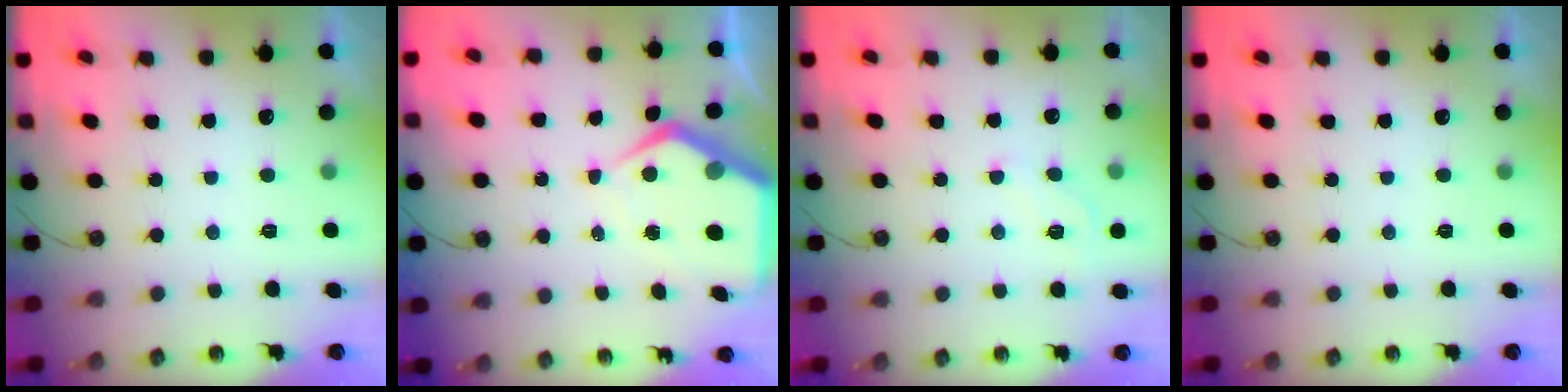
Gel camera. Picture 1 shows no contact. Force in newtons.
{"total": 8.7, "press": 8.7, "slide": 1.0}
{"total": 3.8, "press": 3.8, "slide": 0.6}
{"total": 0.0}